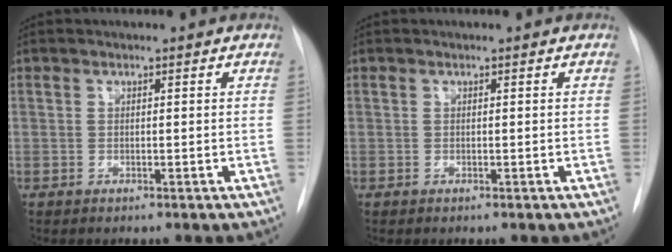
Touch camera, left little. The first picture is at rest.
{"total": 0.0}